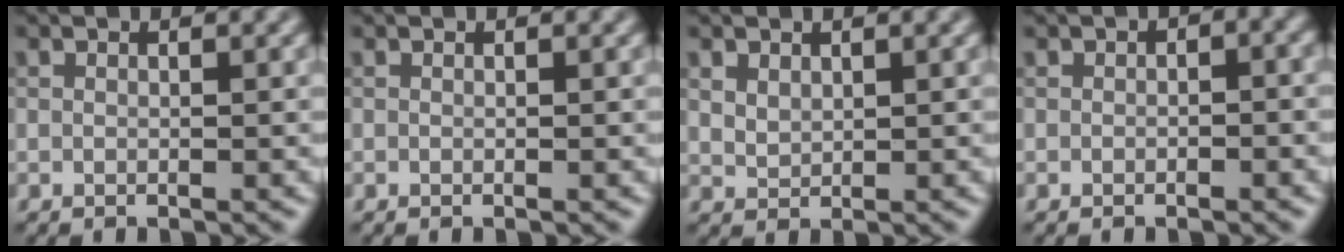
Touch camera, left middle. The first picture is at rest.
{"total": 0.0}
{"total": 1.6, "force": [0.9, 1.1, 0.7], "torque": [-0.015, 0.000, 0.023]}
{"total": 2.4, "force": [0.5, 1.6, 1.7], "torque": [-0.010, 0.001, 0.007]}